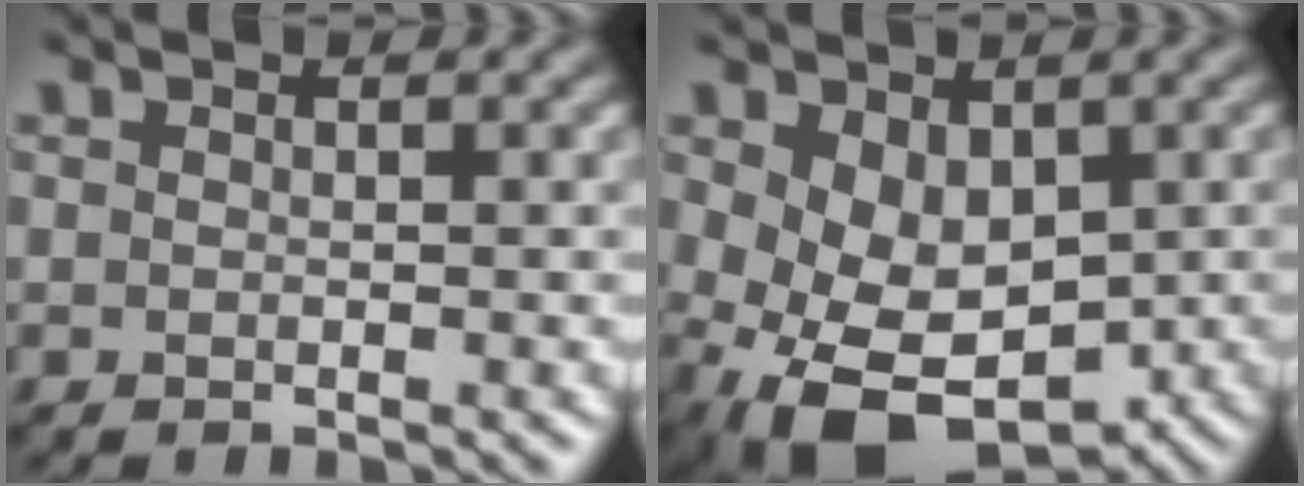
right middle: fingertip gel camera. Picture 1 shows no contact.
{"total": 8.0, "force": [-1.8, 5.2, 5.8], "torque": [-0.119, -0.026, -0.017]}